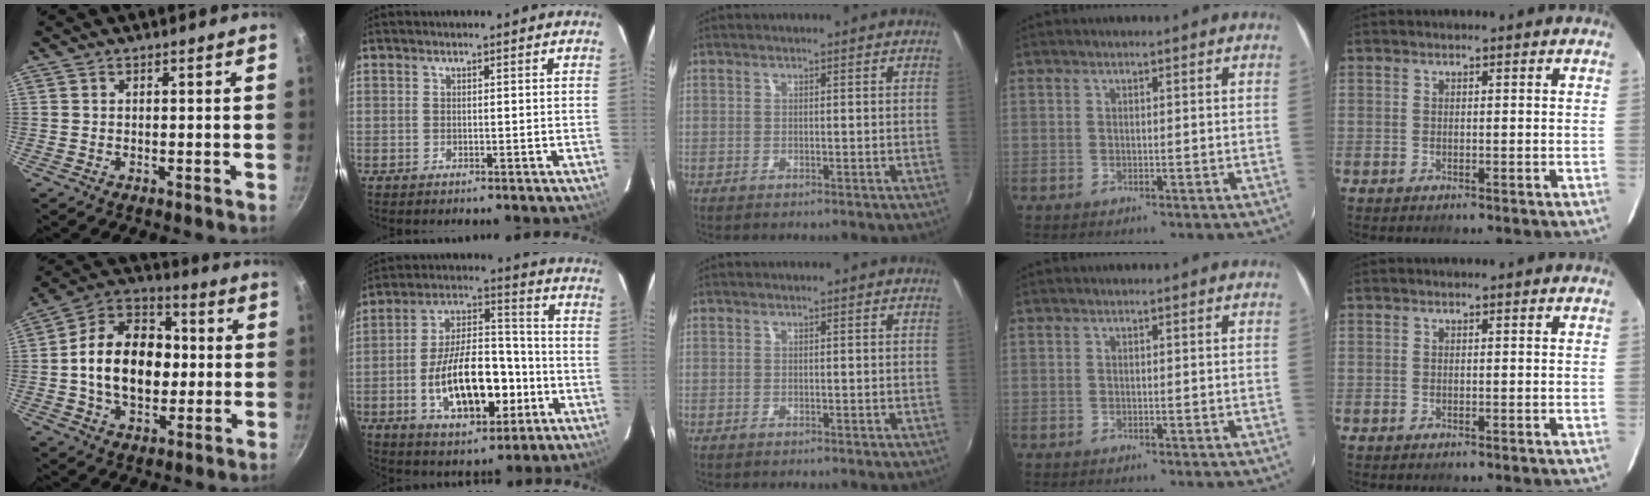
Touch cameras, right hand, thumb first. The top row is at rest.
{"thumb": {"total": 18.5, "force": [-0.2, 13.0, 13.2], "torque": [-0.183, 0.031, -0.017]}, "index": {"total": 18.1, "force": [-5.4, 8.9, 14.8], "torque": [-0.277, 0.016, -0.076]}}